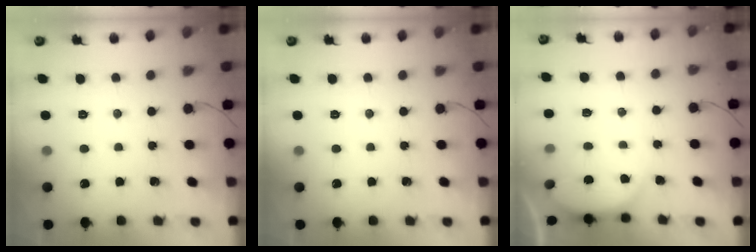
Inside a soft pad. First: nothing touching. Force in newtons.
{"total": 0.0}
{"total": 2.3, "press": 2.2, "slide": 0.6}